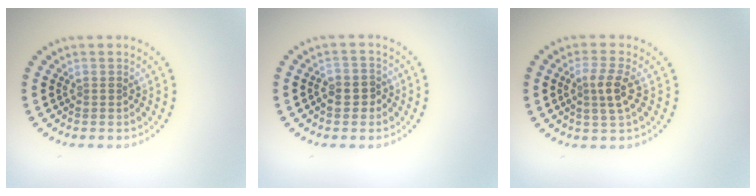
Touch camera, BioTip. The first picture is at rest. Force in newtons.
{"total": 2.3, "press": 2.2, "slide": 0.7}
{"total": 2.4, "press": 2.2, "slide": 1.0}